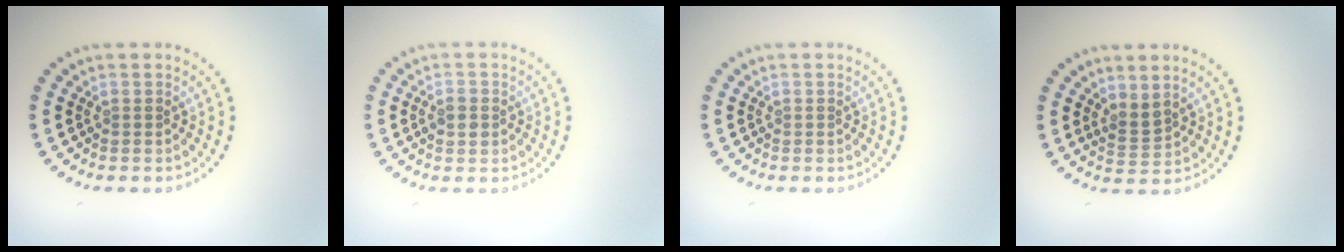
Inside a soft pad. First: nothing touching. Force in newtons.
{"total": 2.1, "press": 2.1, "slide": 0.1}
{"total": 0.0}
{"total": 1.8, "press": 1.3, "slide": 1.2}